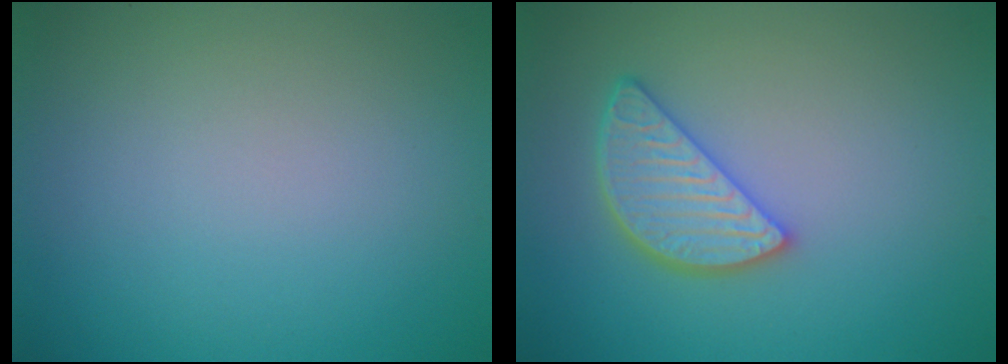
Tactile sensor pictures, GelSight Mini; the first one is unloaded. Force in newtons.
{"total": 4.1, "press": 3.5, "slide": 2.1}